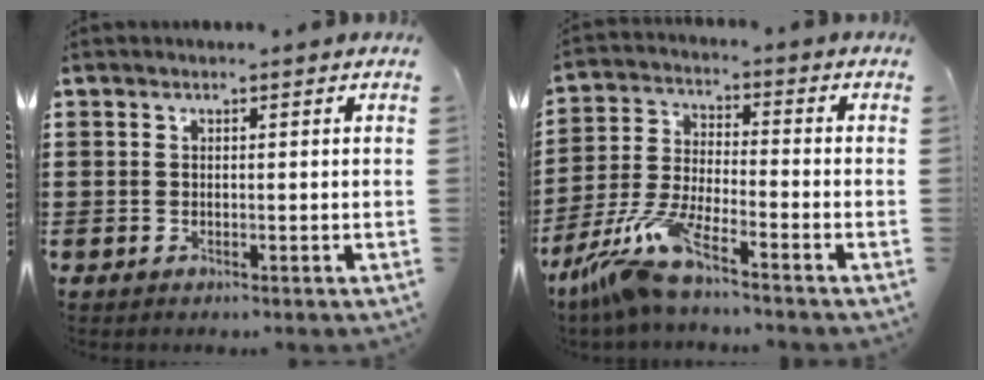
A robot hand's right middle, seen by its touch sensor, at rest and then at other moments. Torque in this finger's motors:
{"motor_torque": [2.14, 0.00, 0.28, 0.21]}